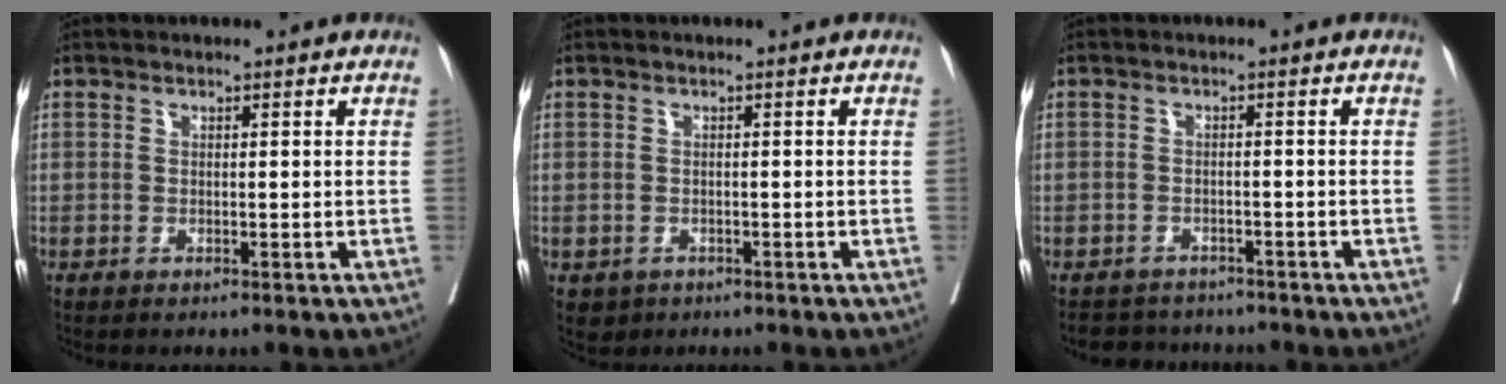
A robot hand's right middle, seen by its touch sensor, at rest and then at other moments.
{"total": 2.1, "force": [-1.1, 1.7, 0.4], "torque": [-0.002, 0.002, -0.013]}
{"total": 4.2, "force": [-3.9, 1.5, -0.4], "torque": [0.010, 0.005, -0.059]}